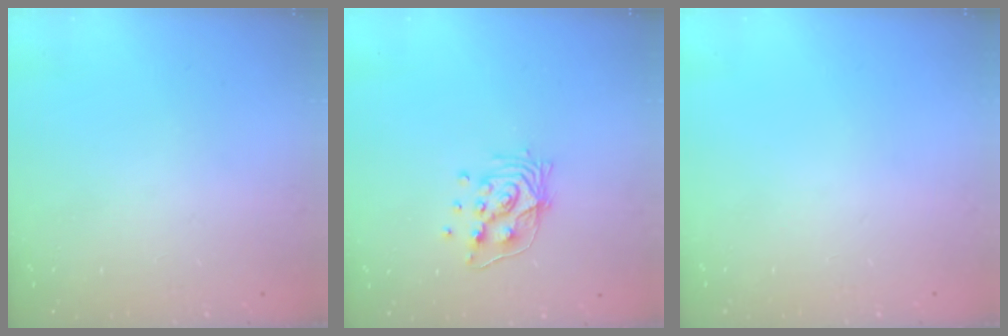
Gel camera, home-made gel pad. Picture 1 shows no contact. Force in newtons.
{"total": 10.7, "press": 10.5, "slide": 1.7}
{"total": 0.0}